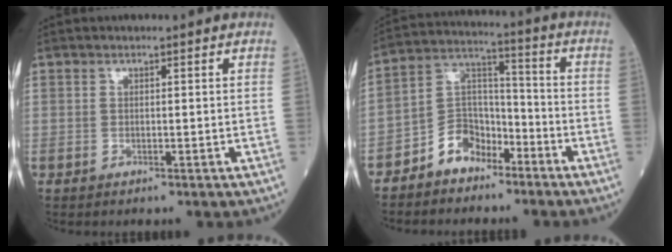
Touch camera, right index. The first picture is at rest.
{"total": 7.8, "force": [-5.2, 5.0, 2.9], "torque": [-0.055, 0.027, -0.098]}